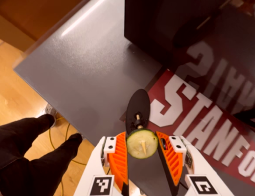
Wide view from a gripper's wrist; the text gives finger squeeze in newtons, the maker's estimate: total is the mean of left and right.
{"total": 7.9, "left": 7.6, "right": 8.1}